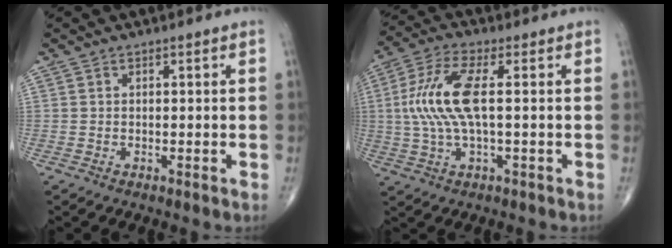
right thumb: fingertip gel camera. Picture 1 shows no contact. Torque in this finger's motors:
{"motor_torque": [0.57, 0.51, 1.16, 0.02, 0.16]}